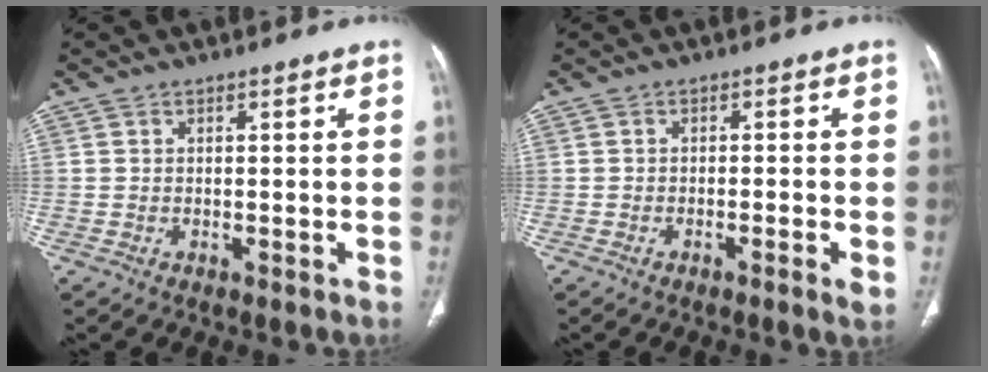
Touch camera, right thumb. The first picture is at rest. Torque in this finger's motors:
{"motor_torque": [-0.06, 0.23, -0.26, -0.09, 0.01]}